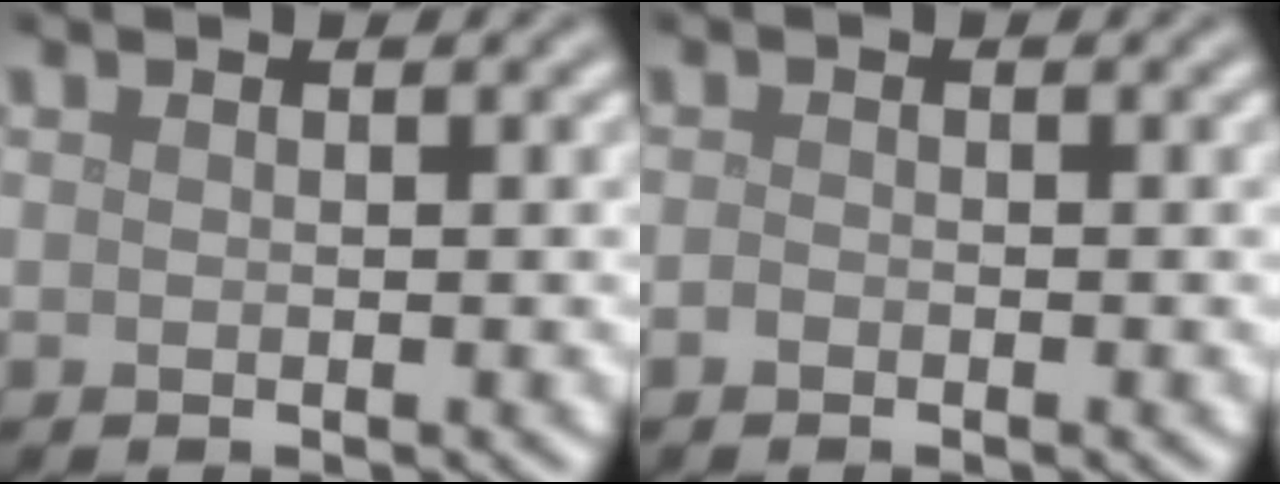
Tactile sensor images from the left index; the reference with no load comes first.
{"total": 0.5, "force": [-0.4, 0.3, 0.2], "torque": [-0.002, -0.003, -0.008]}